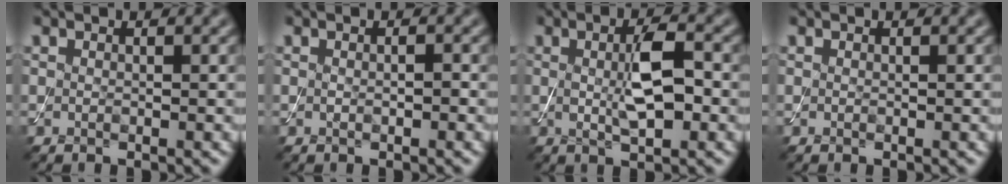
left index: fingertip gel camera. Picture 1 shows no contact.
{"total": 0.9, "force": [-0.1, 0.3, 0.9], "torque": [-0.017, -0.001, 0.000]}
{"total": 4.4, "force": [0.3, 1.3, 4.2], "torque": [-0.082, 0.002, 0.006]}
{"total": 0.0}